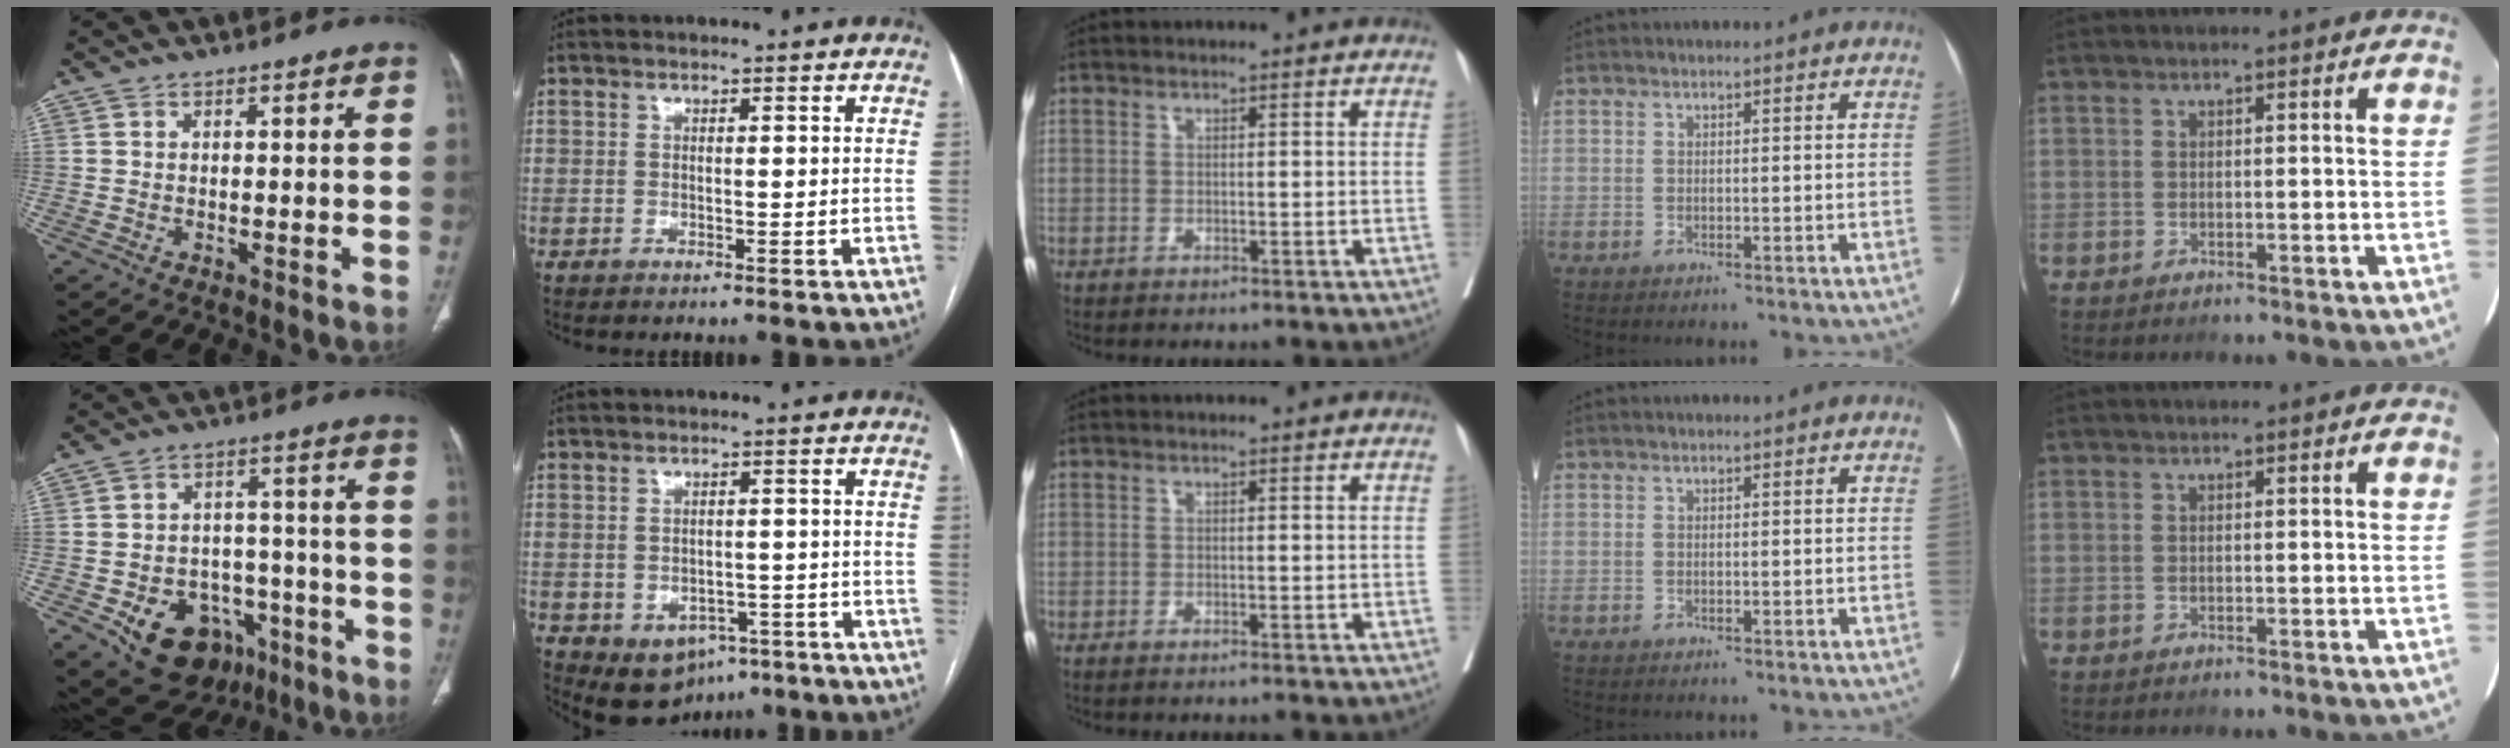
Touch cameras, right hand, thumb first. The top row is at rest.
{"thumb": {"total": 15.7, "force": [-7.7, 11.5, 7.6], "torque": [-0.084, 0.056, -0.101]}, "index": {"total": 7.9, "force": [-4.1, 5.8, 3.3], "torque": [-0.045, 0.016, -0.046]}, "middle": {"total": 1.7, "force": [-1.5, -0.2, 0.8], "torque": [-0.012, 0.000, -0.015]}}